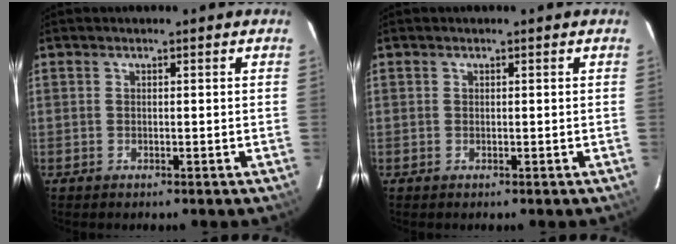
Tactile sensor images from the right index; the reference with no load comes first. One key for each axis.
{"total": 0.0}